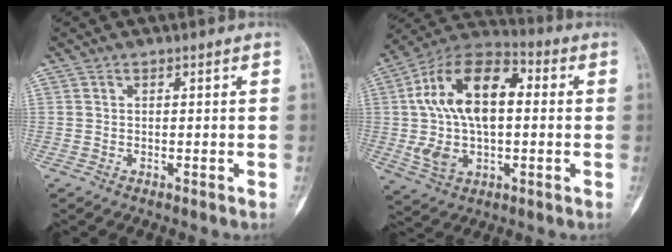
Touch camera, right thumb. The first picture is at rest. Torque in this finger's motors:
{"motor_torque": [-0.23, 1.43, 1.15, 0.00, 0.22]}